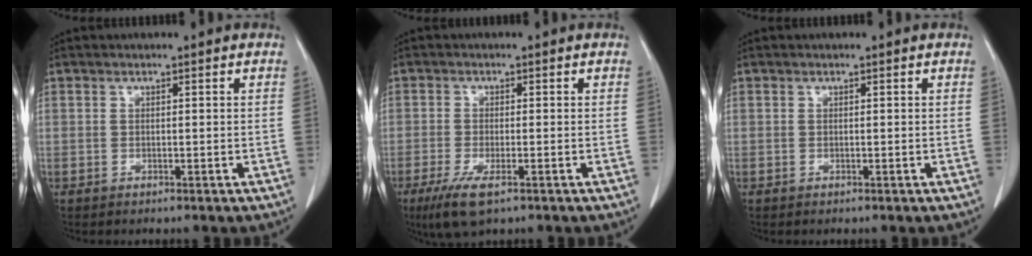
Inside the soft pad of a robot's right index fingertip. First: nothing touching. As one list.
[{"total": 5.5, "force": [-3.2, 1.3, 4.3], "torque": [-0.088, -0.016, -0.055]}, {"total": 0.0}]